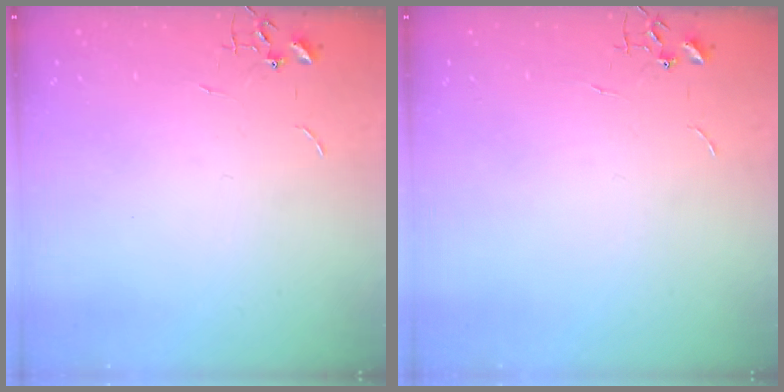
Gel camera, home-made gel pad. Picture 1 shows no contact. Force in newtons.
{"total": 0.0}